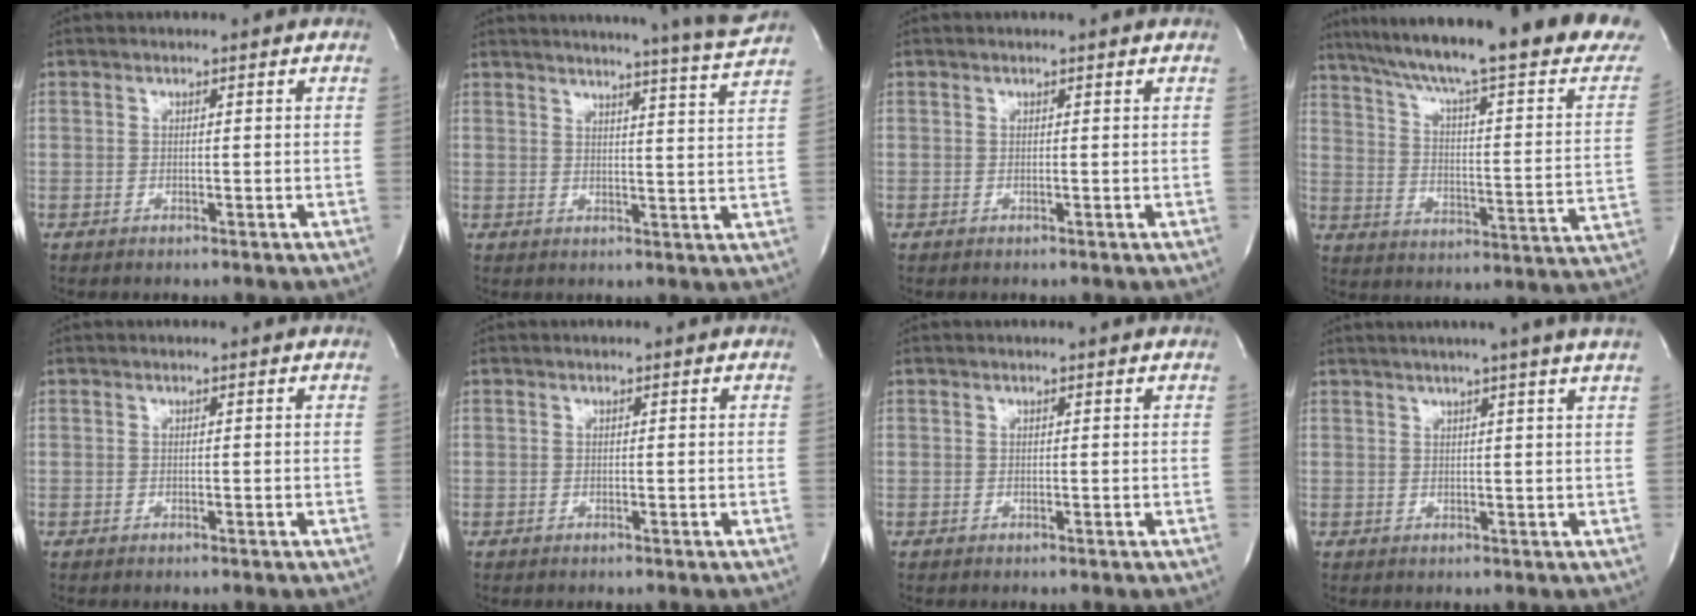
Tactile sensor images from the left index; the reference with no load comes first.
{"total": 14.5, "force": [13.5, -2.2, 4.8], "torque": [-0.080, -0.066, 0.161]}
{"total": 0.5, "force": [0.5, 0.0, 0.2], "torque": [-0.007, -0.002, 0.003]}
{"total": 31.7, "force": [26.2, 3.3, 17.5], "torque": [-0.260, -0.050, 0.341]}
{"total": 0.0}
{"total": 0.0}
{"total": 0.8, "force": [0.7, -0.1, 0.2], "torque": [-0.009, -0.002, 0.009]}
{"total": 8.2, "force": [6.5, -1.7, 4.7], "torque": [-0.060, 0.011, 0.066]}